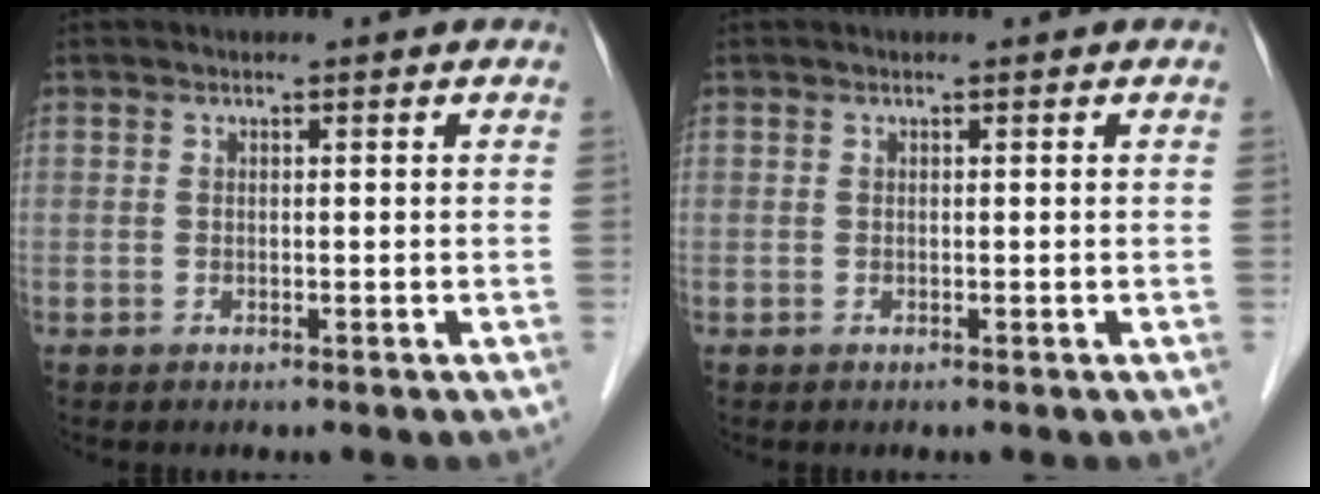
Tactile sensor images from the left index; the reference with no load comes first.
{"total": 0.0}